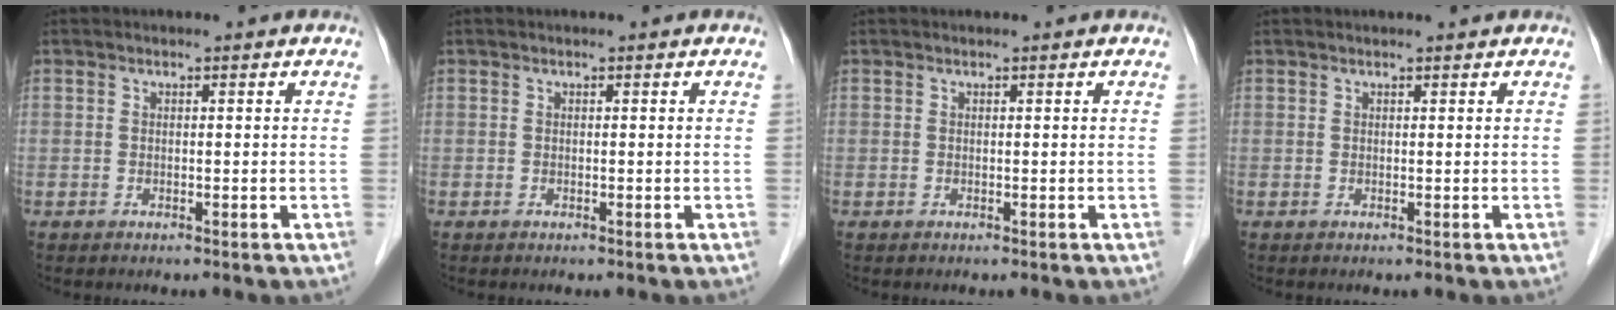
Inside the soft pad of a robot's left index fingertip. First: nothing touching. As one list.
[{"total": 0.0}, {"total": 0.0}, {"total": 1.6, "force": [1.5, 0.0, 0.5], "torque": [-0.007, 0.013, 0.021]}]